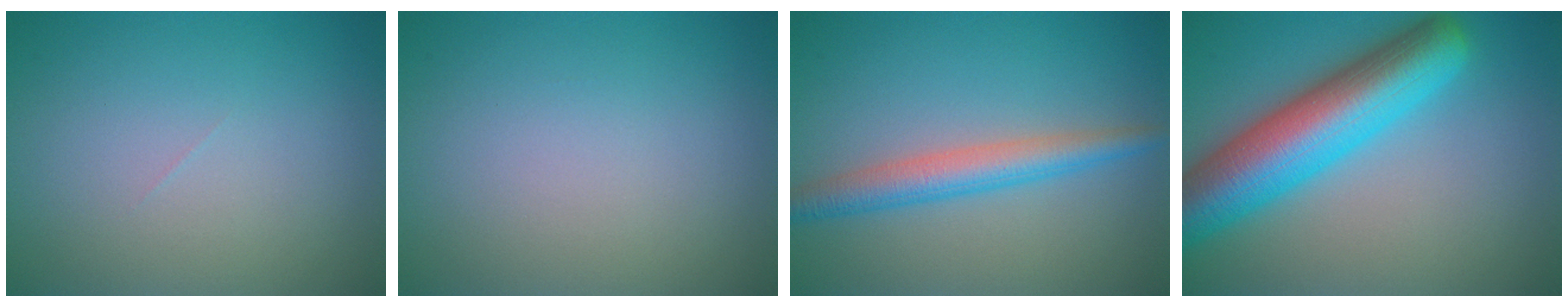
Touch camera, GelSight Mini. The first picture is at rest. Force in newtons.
{"total": 0.0}
{"total": 3.8, "press": 3.8, "slide": 0.1}
{"total": 10.2, "press": 10.2, "slide": 0.3}